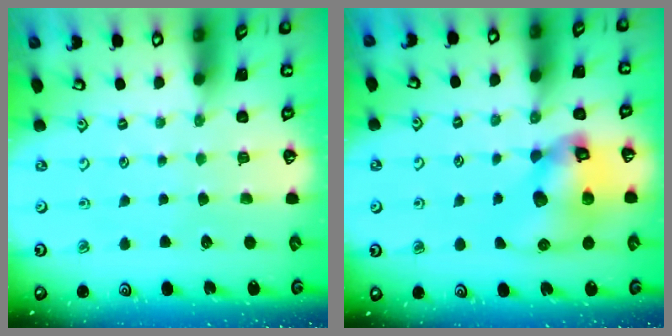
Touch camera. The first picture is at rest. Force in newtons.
{"total": 13.2, "press": 13.1, "slide": 1.9}